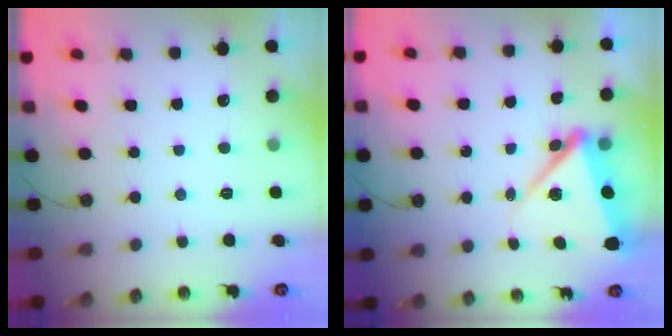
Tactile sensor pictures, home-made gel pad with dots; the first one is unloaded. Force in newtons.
{"total": 9.3, "press": 9.1, "slide": 1.7}